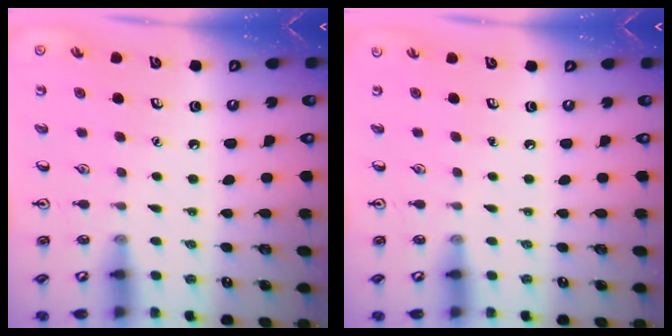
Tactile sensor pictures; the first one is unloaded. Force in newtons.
{"total": 0.0}